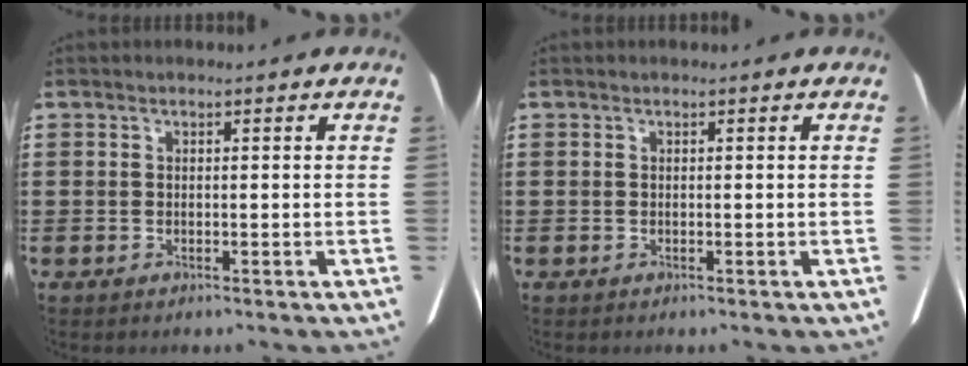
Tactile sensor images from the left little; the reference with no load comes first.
{"total": 0.0}